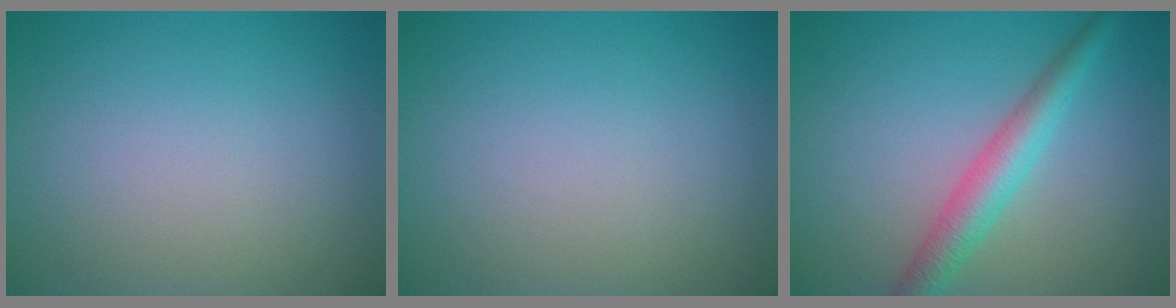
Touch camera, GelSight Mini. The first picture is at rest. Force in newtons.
{"total": 0.0}
{"total": 3.8, "press": 3.8, "slide": 0.1}